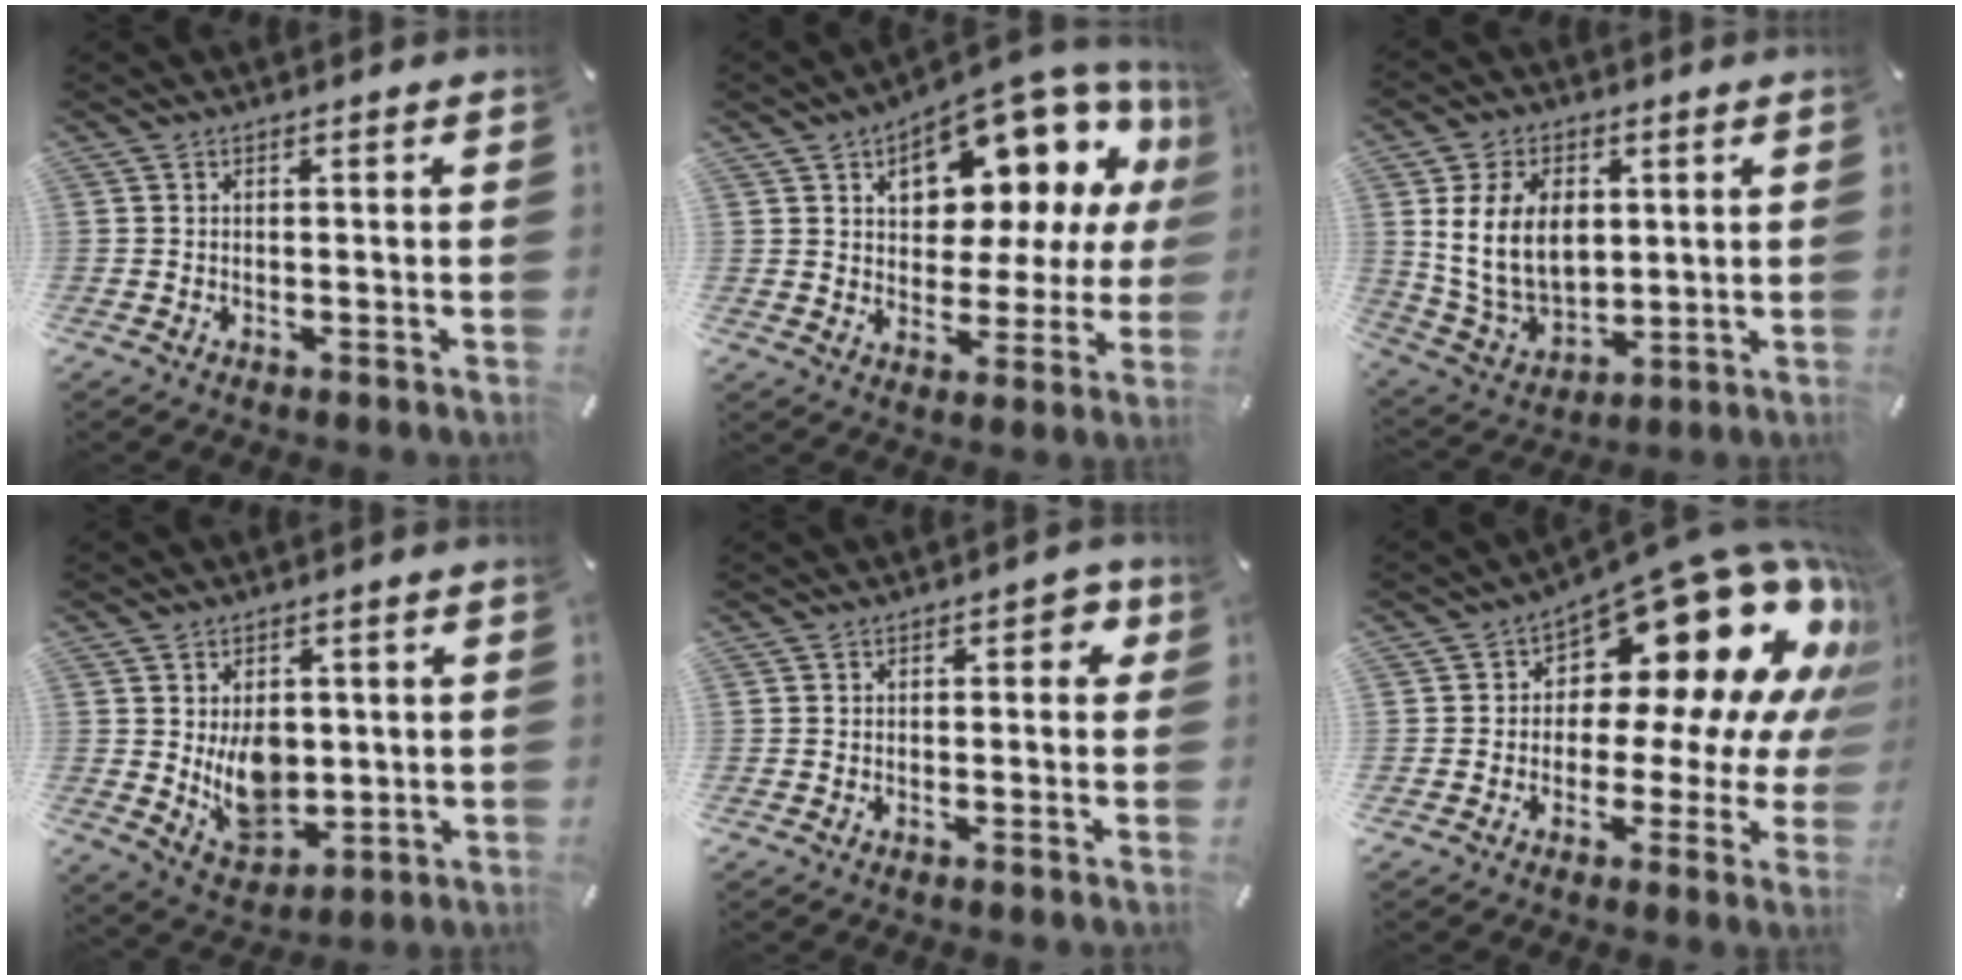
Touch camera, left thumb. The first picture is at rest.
{"total": 14.0, "force": [8.7, 8.2, 7.4], "torque": [-0.095, -0.082, 0.148]}
{"total": 14.3, "force": [3.1, 10.5, 9.3], "torque": [-0.201, -0.002, 0.056]}
{"total": 10.5, "force": [0.5, 8.2, 6.5], "torque": [-0.086, -0.007, 0.011]}
{"total": 2.6, "force": [-0.2, 1.8, 1.9], "torque": [-0.021, 0.006, -0.010]}
{"total": 21.4, "force": [9.8, 10.9, 15.6], "torque": [-0.227, -0.087, 0.162]}